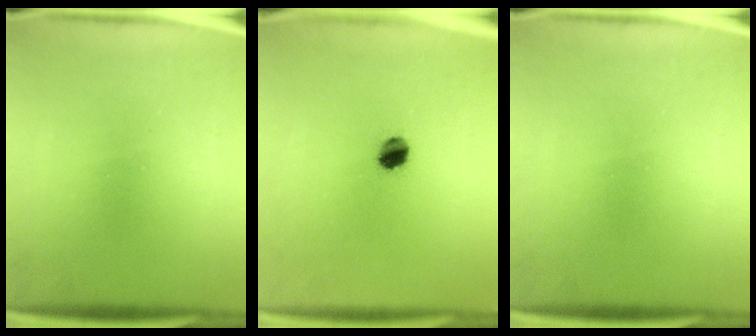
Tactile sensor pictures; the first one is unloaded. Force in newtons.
{"total": 3.9}
{"total": 0.0}